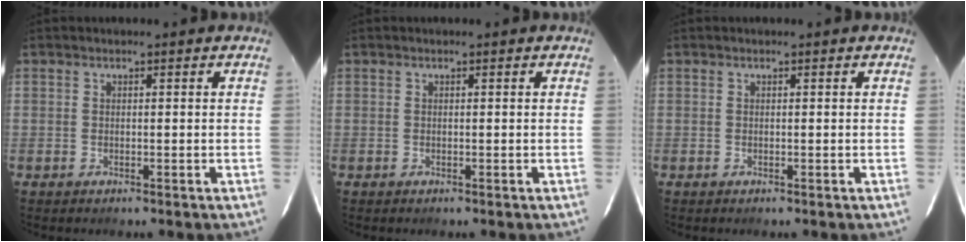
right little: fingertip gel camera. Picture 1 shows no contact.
{"total": 0.0}
{"total": 0.0}